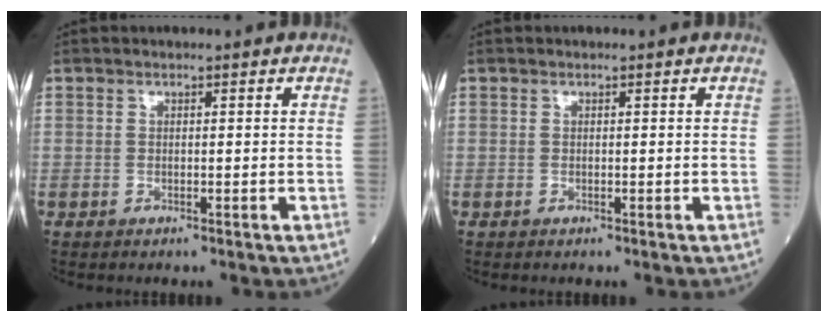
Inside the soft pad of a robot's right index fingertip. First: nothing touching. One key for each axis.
{"total": 0.0}